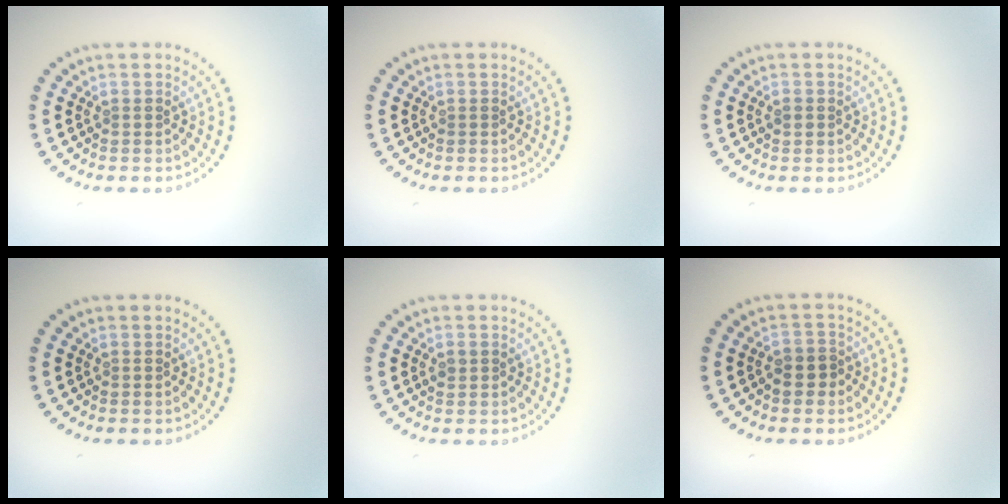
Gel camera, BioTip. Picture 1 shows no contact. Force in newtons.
{"total": 0.0}
{"total": 1.1, "press": 1.1, "slide": 0.2}
{"total": 0.0}
{"total": 0.9, "press": 0.9, "slide": 0.1}
{"total": 2.0, "press": 1.8, "slide": 0.7}